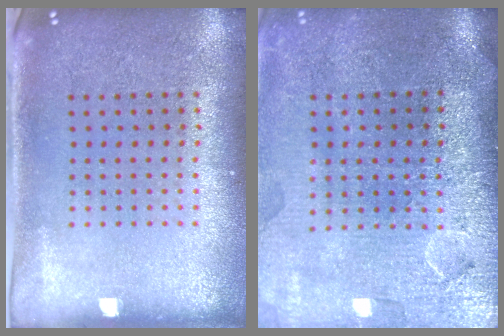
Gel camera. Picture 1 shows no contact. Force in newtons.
{"total": 4.2, "press": 3.7, "slide": 2.1}